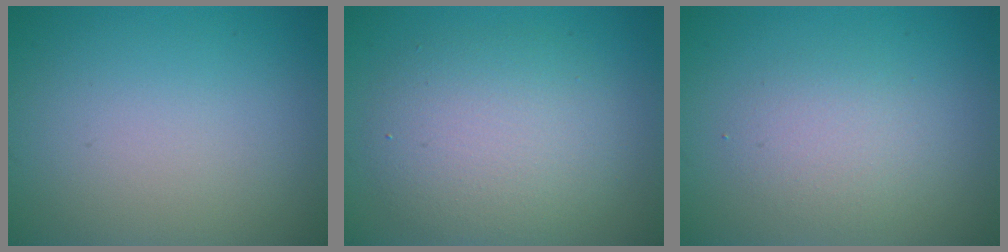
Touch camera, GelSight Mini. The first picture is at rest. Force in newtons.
{"total": 5.5, "press": 5.5, "slide": 0.4}
{"total": 2.3, "press": 2.3, "slide": 0.2}